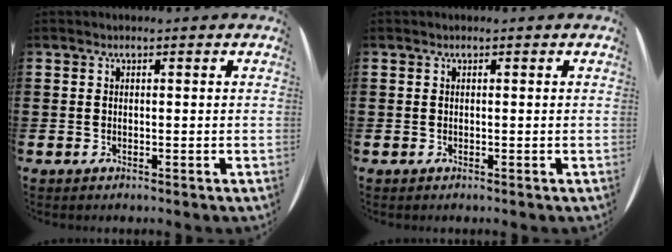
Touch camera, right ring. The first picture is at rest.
{"total": 0.0}